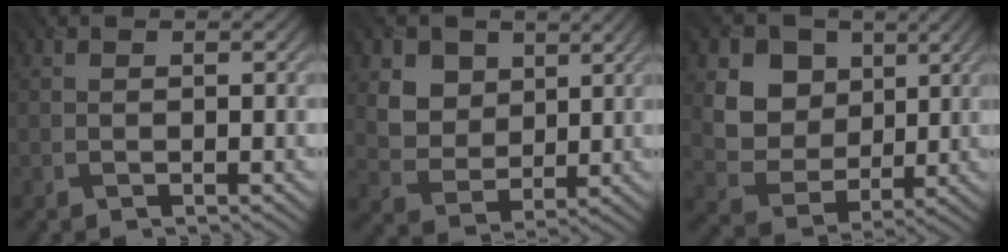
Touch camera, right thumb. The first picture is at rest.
{"total": 7.8, "force": [4.0, 5.8, 3.3], "torque": [-0.113, -0.022, 0.094]}
{"total": 10.1, "force": [4.3, 8.1, 4.4], "torque": [-0.130, -0.016, 0.104]}